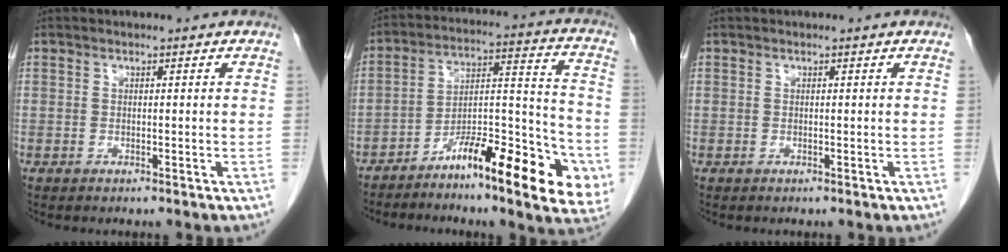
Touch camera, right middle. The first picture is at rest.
{"total": 16.9, "force": [-9.0, 3.0, 14.0], "torque": [-0.187, 0.025, -0.137]}
{"total": 0.0}